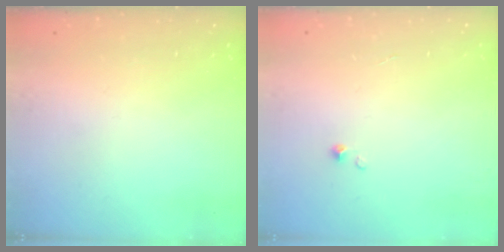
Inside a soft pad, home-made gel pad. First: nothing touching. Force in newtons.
{"total": 0.0}